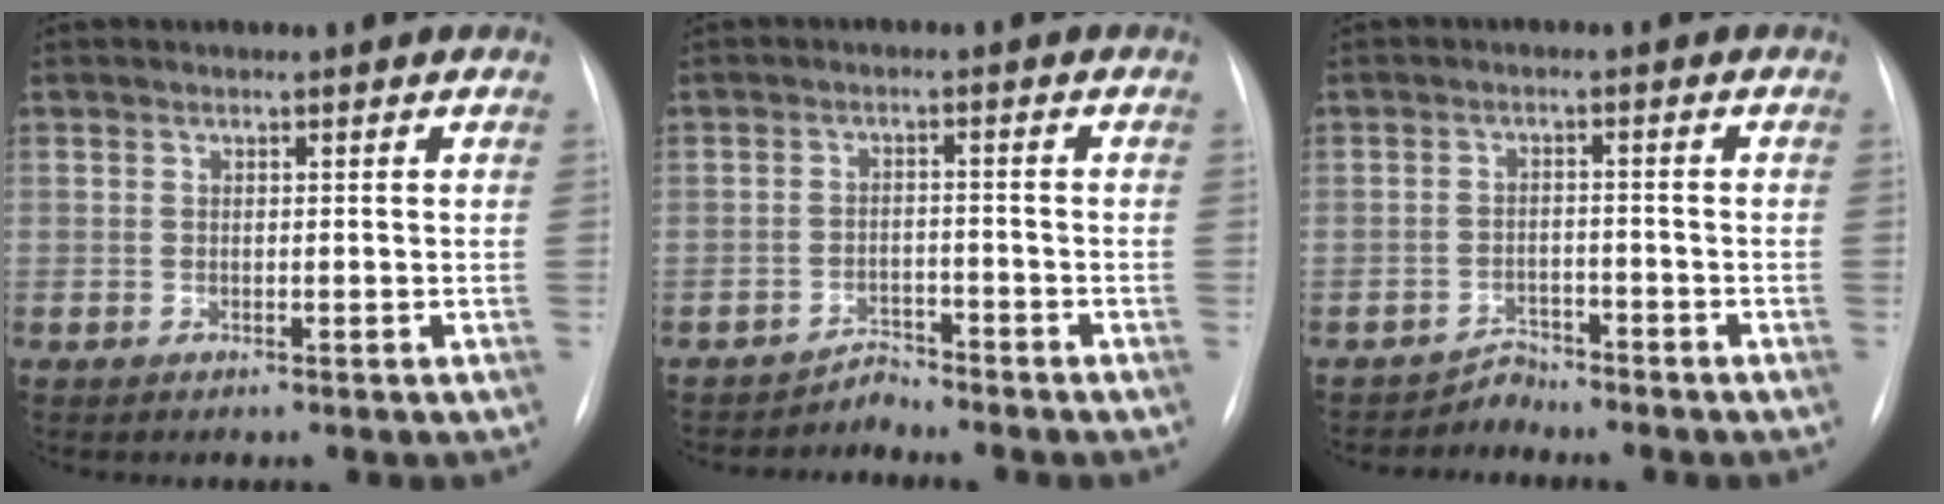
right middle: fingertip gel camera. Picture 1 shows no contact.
{"total": 2.6, "force": [-2.4, 0.1, -0.9], "torque": [0.026, -0.006, -0.038]}
{"total": 2.7, "force": [-2.4, 0.4, -1.1], "torque": [0.030, -0.003, -0.039]}